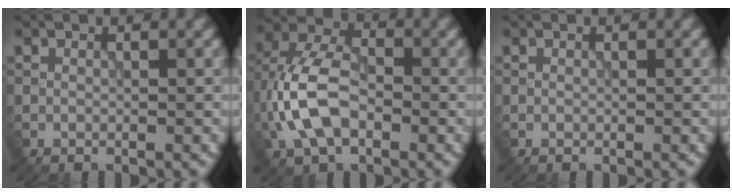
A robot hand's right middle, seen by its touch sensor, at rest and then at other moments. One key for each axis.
{"total": 7.4, "fx": -1.9, "fy": 4.4, "fz": 5.6, "tx": -0.129, "ty": 0.013, "tz": -0.043}
{"total": 0.0}